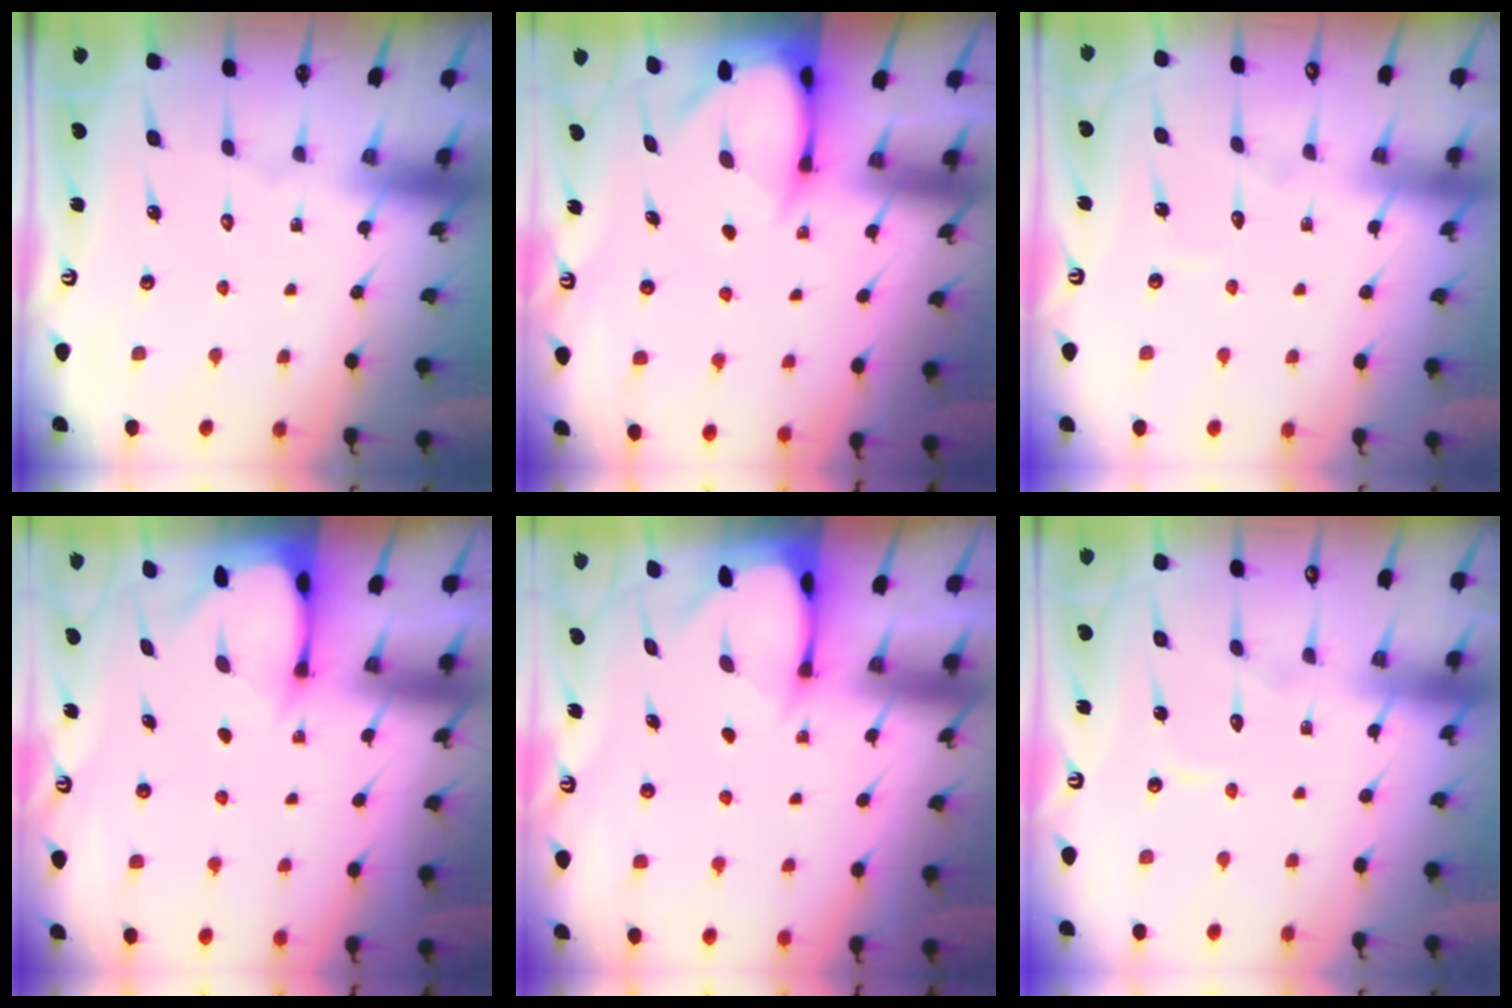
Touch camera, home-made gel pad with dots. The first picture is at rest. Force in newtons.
{"total": 3.7, "press": 3.7, "slide": 0.2}
{"total": 2.8, "press": 2.8, "slide": 0.3}
{"total": 2.6, "press": 2.6, "slide": 0.3}
{"total": 2.3, "press": 2.3, "slide": 0.3}
{"total": 4.7, "press": 4.7, "slide": 0.5}